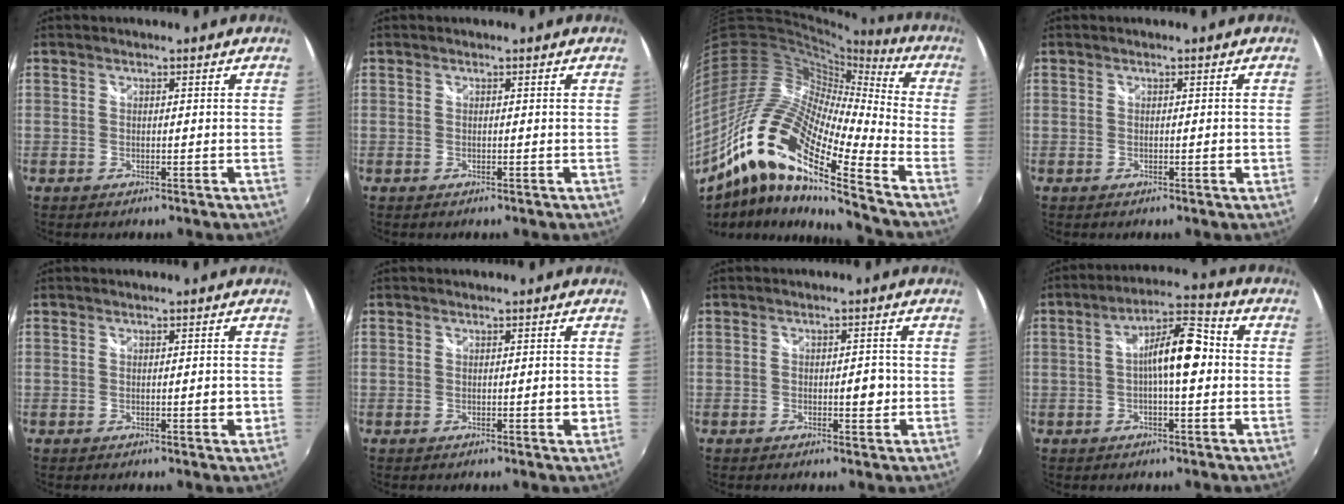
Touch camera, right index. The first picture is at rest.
{"total": 0.0}
{"total": 21.4, "force": [-11.9, 4.9, 17.1], "torque": [-0.300, -0.025, -0.247]}
{"total": 0.8, "force": [-0.2, 0.3, 0.8], "torque": [-0.009, 0.004, -0.002]}
{"total": 1.9, "force": [-0.4, 0.8, 1.7], "torque": [-0.021, 0.003, -0.003]}
{"total": 1.6, "force": [-0.3, 0.7, 1.4], "torque": [-0.018, 0.003, -0.002]}
{"total": 3.1, "force": [-0.7, 1.7, 2.4], "torque": [-0.032, 0.001, -0.011]}
{"total": 9.3, "force": [-0.2, 2.4, 9.0], "torque": [-0.148, 0.025, -0.008]}